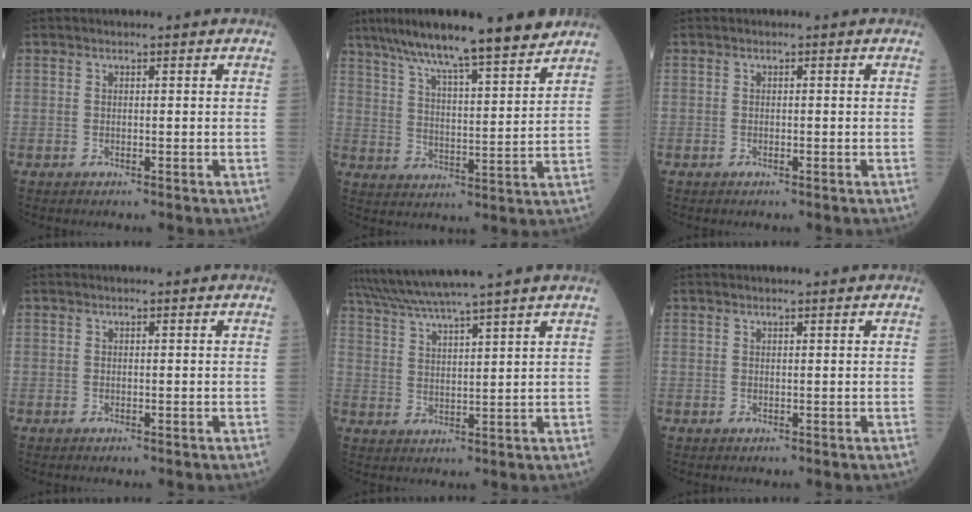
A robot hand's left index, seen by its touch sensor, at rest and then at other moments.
{"total": 15.7, "force": [13.1, 0.8, 8.6], "torque": [-0.136, 0.013, 0.202]}
{"total": 0.0}
{"total": 0.0}
{"total": 11.2, "force": [9.7, -2.0, 5.2], "torque": [-0.096, 0.018, 0.161]}
{"total": 0.9, "force": [0.8, -0.1, 0.3], "torque": [-0.008, 0.006, 0.014]}